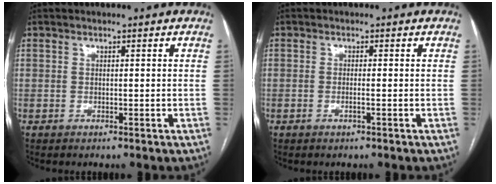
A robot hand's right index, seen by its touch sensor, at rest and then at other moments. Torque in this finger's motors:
{"motor_torque": [-0.61, 0.39, -0.03, 0.00]}